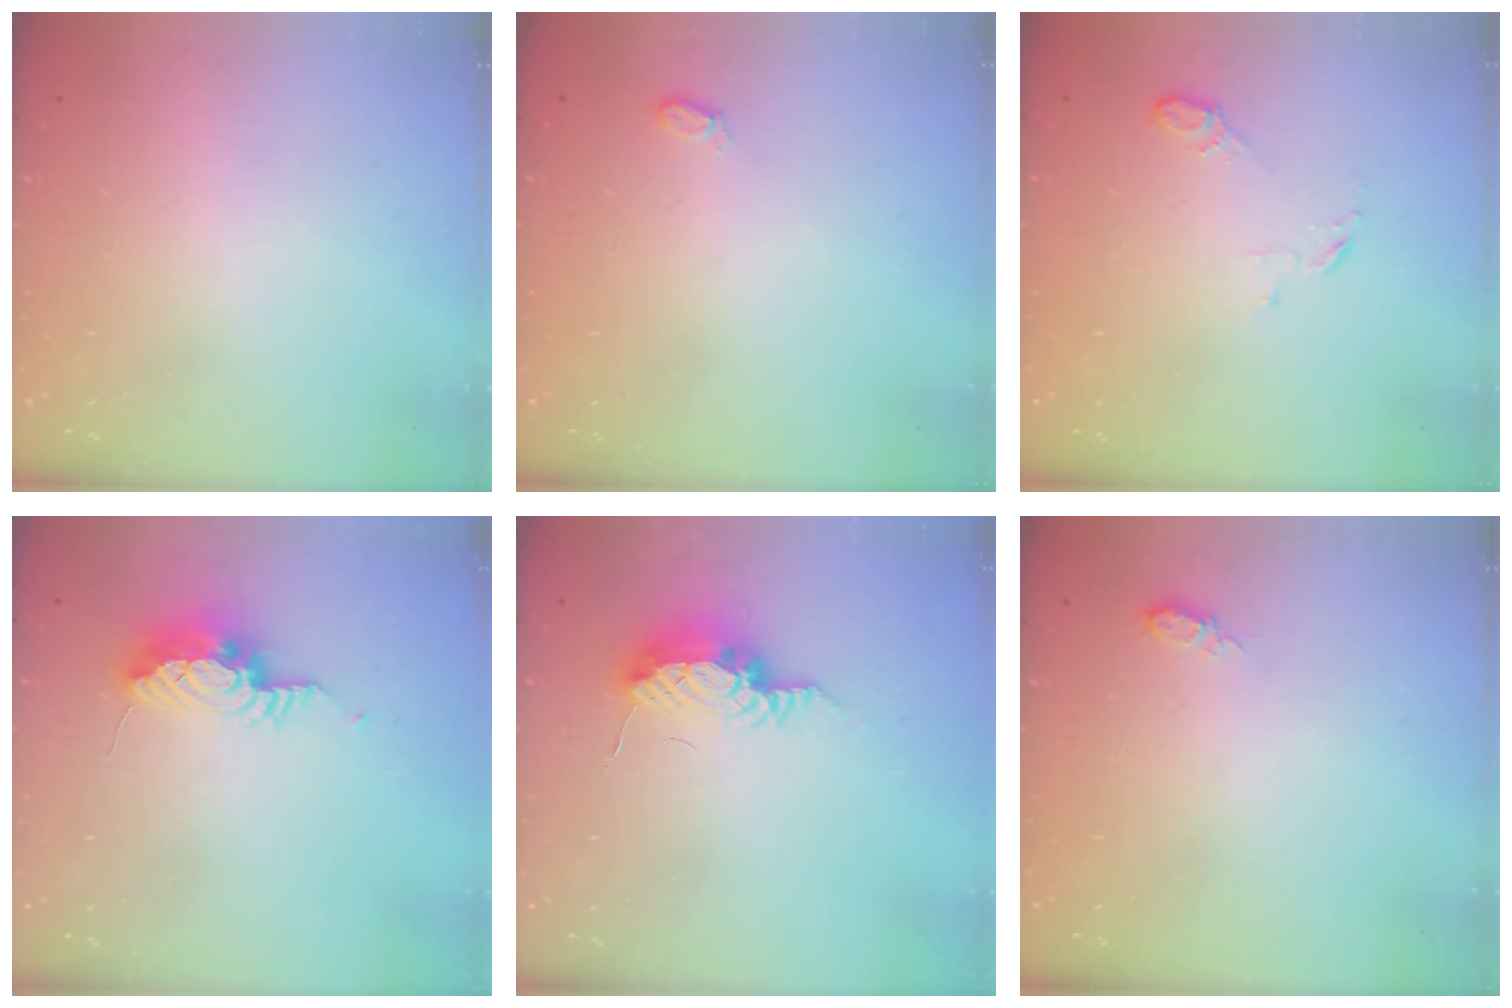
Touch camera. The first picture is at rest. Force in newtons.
{"total": 3.9, "press": 3.7, "slide": 1.3}
{"total": 4.2, "press": 4.2, "slide": 0.7}
{"total": 10.9, "press": 9.7, "slide": 5.0}
{"total": 9.2, "press": 8.7, "slide": 2.8}
{"total": 5.0, "press": 5.0, "slide": 0.7}